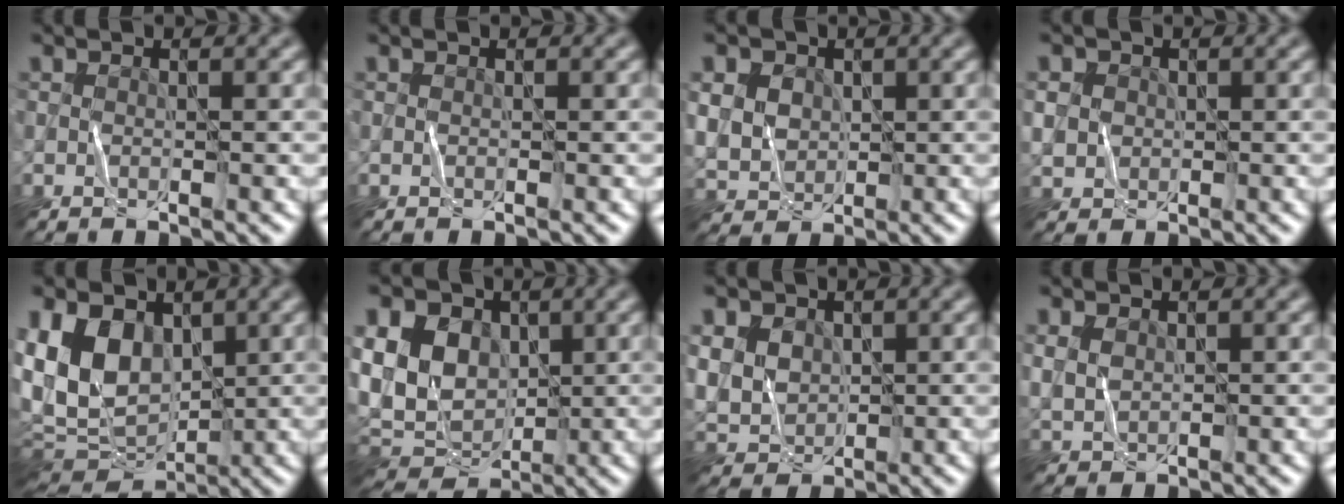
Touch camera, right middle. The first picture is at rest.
{"total": 0.0}
{"total": 8.1, "force": [2.0, 6.9, 3.7], "torque": [-0.078, 0.026, 0.020]}
{"total": 2.6, "force": [0.3, 2.5, 0.7], "torque": [-0.026, 0.002, 0.012]}
{"total": 10.8, "force": [0.8, 7.7, 7.5], "torque": [-0.170, -0.008, 0.009]}
{"total": 11.3, "force": [1.6, 8.9, 6.7], "torque": [-0.135, 0.015, 0.020]}
{"total": 6.9, "force": [1.5, 5.8, 3.4], "torque": [-0.073, 0.023, 0.020]}
{"total": 1.4, "force": [0.4, 1.2, 0.7], "torque": [-0.024, -0.004, 0.015]}